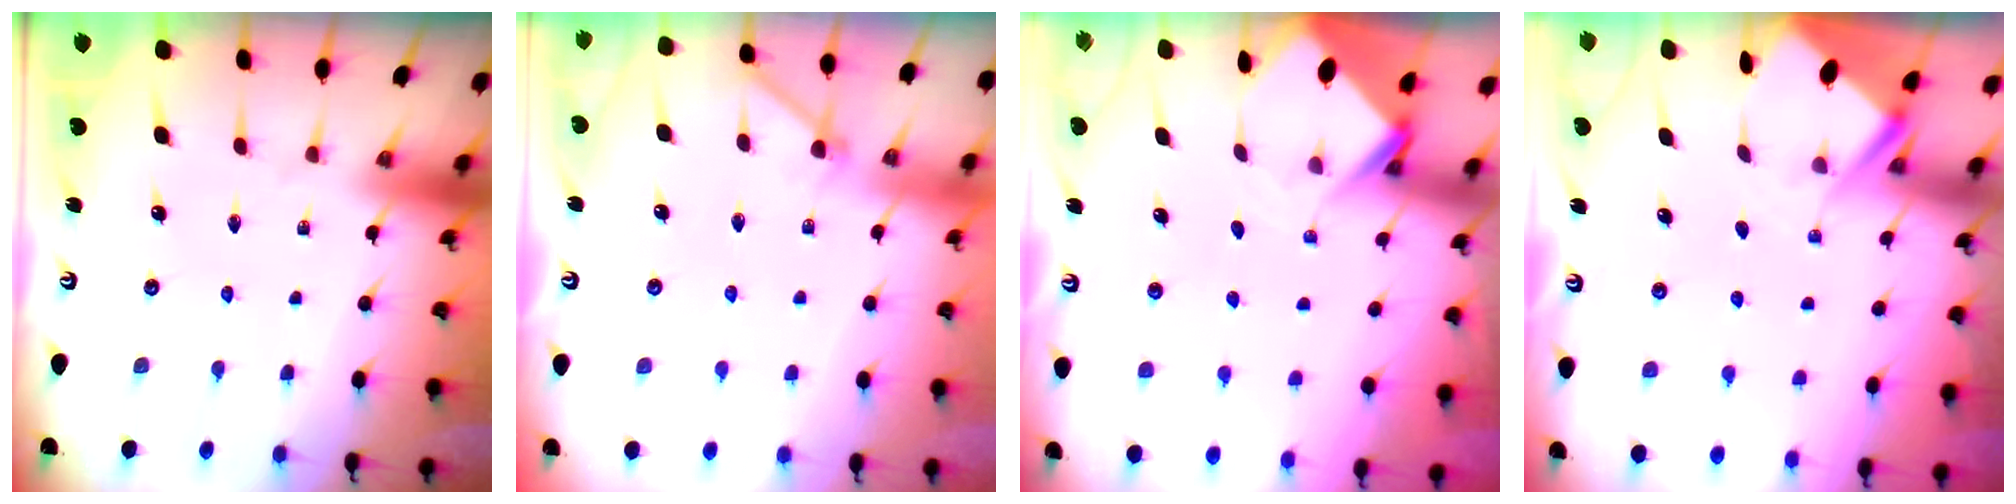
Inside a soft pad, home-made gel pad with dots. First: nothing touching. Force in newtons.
{"total": 3.1, "press": 3.1, "slide": 0.4}
{"total": 3.6, "press": 3.6, "slide": 0.2}
{"total": 2.8, "press": 2.8, "slide": 0.4}